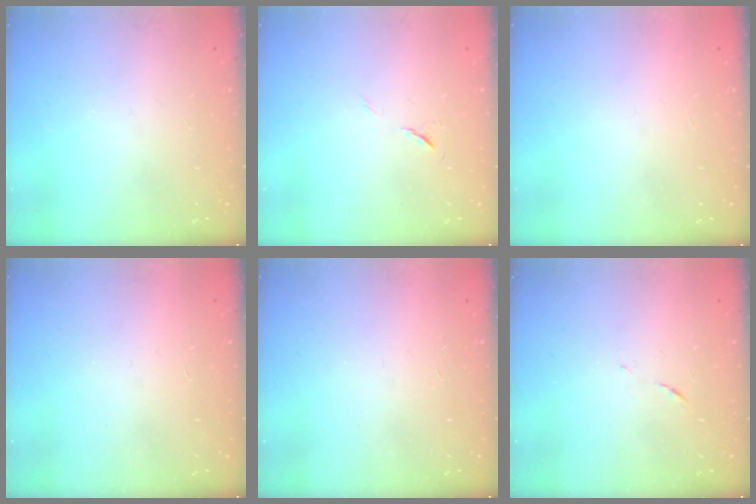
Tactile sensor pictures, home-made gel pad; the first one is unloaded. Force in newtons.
{"total": 5.1, "press": 4.7, "slide": 2.1}
{"total": 1.6, "press": 1.6, "slide": 0.1}
{"total": 1.6, "press": 1.6, "slide": 0.1}
{"total": 1.6, "press": 1.6, "slide": 0.1}
{"total": 5.0, "press": 5.0, "slide": 0.3}